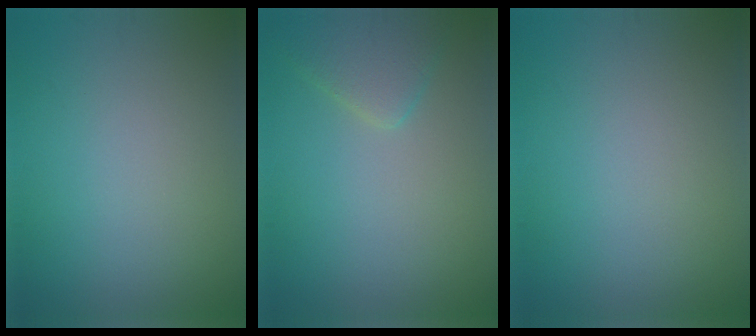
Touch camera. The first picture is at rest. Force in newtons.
{"total": 2.8, "press": 2.8, "slide": 0.2}
{"total": 0.0}